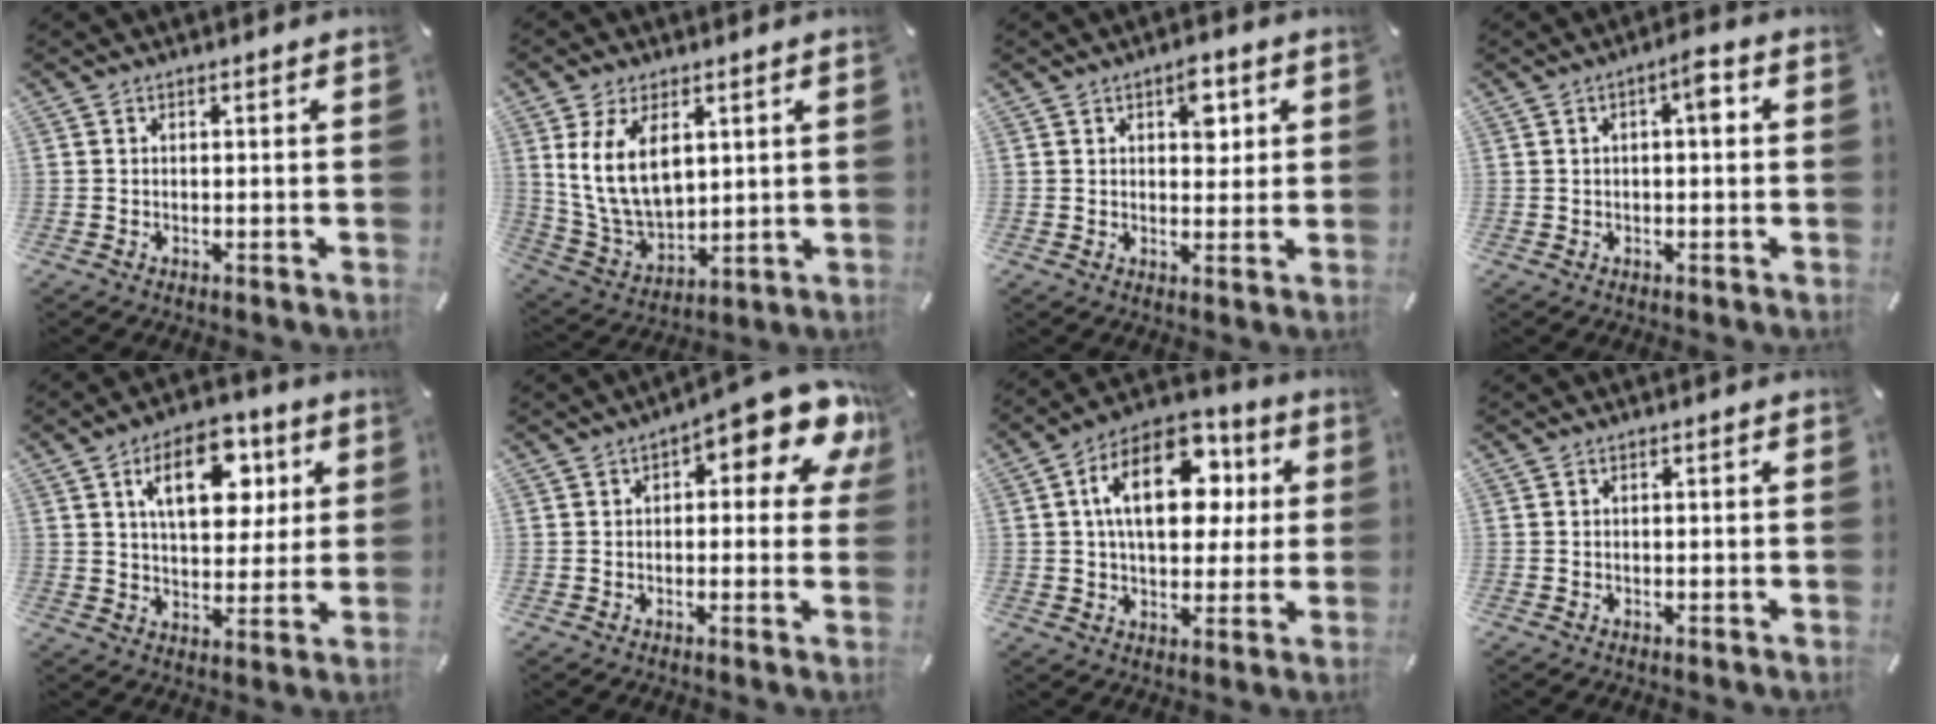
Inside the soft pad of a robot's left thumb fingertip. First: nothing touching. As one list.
[{"total": 12.5, "force": [4.2, 8.1, 8.6], "torque": [-0.199, -0.012, 0.073]}, {"total": 5.5, "force": [2.3, 3.3, 3.8], "torque": [-0.033, -0.011, 0.031]}, {"total": 4.0, "force": [1.1, 1.2, 3.6], "torque": [-0.056, 0.002, 0.011]}, {"total": 15.0, "force": [5.9, 8.9, 10.6], "torque": [-0.150, -0.005, 0.098]}, {"total": 11.9, "force": [6.4, 4.4, 9.0], "torque": [-0.118, -0.046, 0.107]}, {"total": 18.9, "force": [5.0, 11.6, 14.0], "torque": [-0.247, 0.001, 0.083]}, {"total": 0.0}]